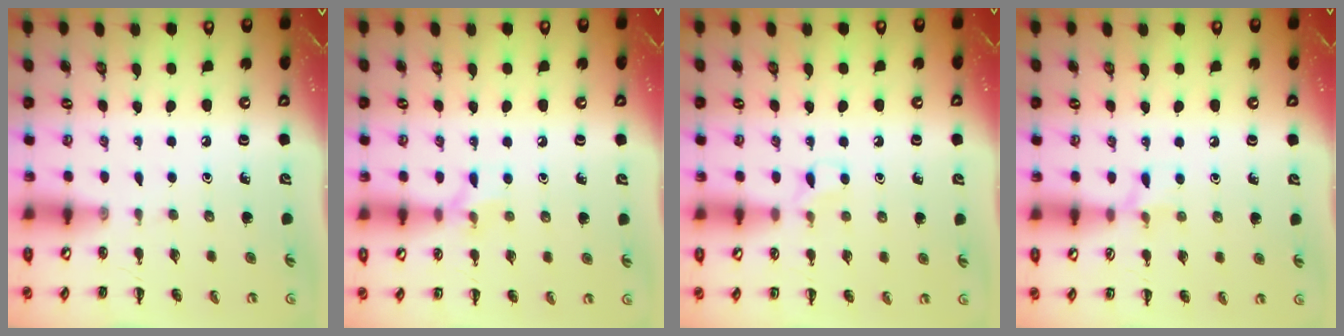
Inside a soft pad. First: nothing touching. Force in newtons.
{"total": 6.4, "press": 6.2, "slide": 1.6}
{"total": 3.9, "press": 3.7, "slide": 1.2}
{"total": 5.5, "press": 5.1, "slide": 2.1}